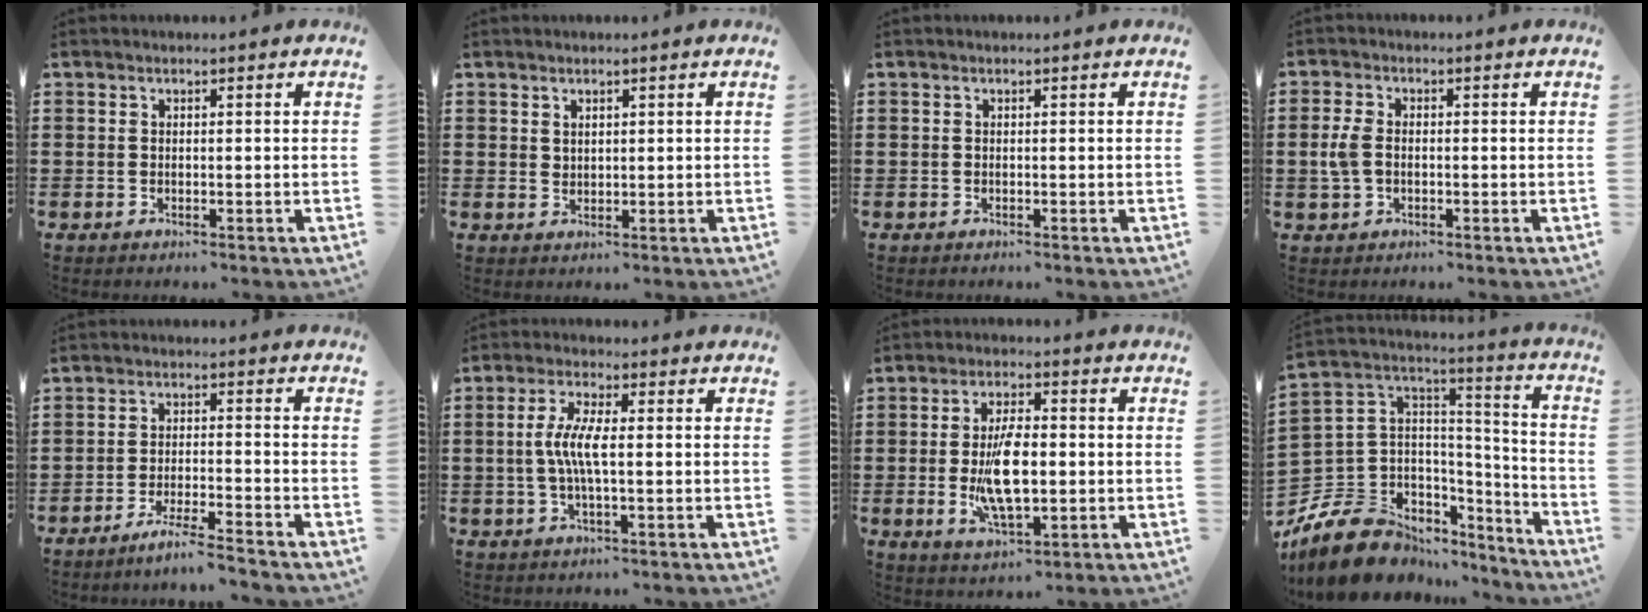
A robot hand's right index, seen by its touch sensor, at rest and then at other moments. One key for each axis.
{"total": 1.4, "fx": 1.2, "fy": 0.7, "fz": 0.2, "tx": -0.006, "ty": 0.002, "tz": 0.024}
{"total": 0.0}
{"total": 3.8, "fx": -0.3, "fy": 2.4, "fz": 2.9, "tx": -0.080, "ty": -0.001, "tz": -0.012}
{"total": 4.5, "fx": -4.1, "fy": -0.6, "fz": 1.7, "tx": -0.034, "ty": -0.010, "tz": -0.081}
{"total": 5.6, "fx": -0.4, "fy": 1.1, "fz": 5.4, "tx": -0.119, "ty": -0.007, "tz": -0.016}
{"total": 9.7, "fx": -1.0, "fy": 4.0, "fz": 8.8, "tx": -0.185, "ty": -0.005, "tz": -0.020}
{"total": 12.3, "fx": -8.2, "fy": 8.1, "fz": 4.3, "tx": -0.123, "ty": 0.017, "tz": -0.151}